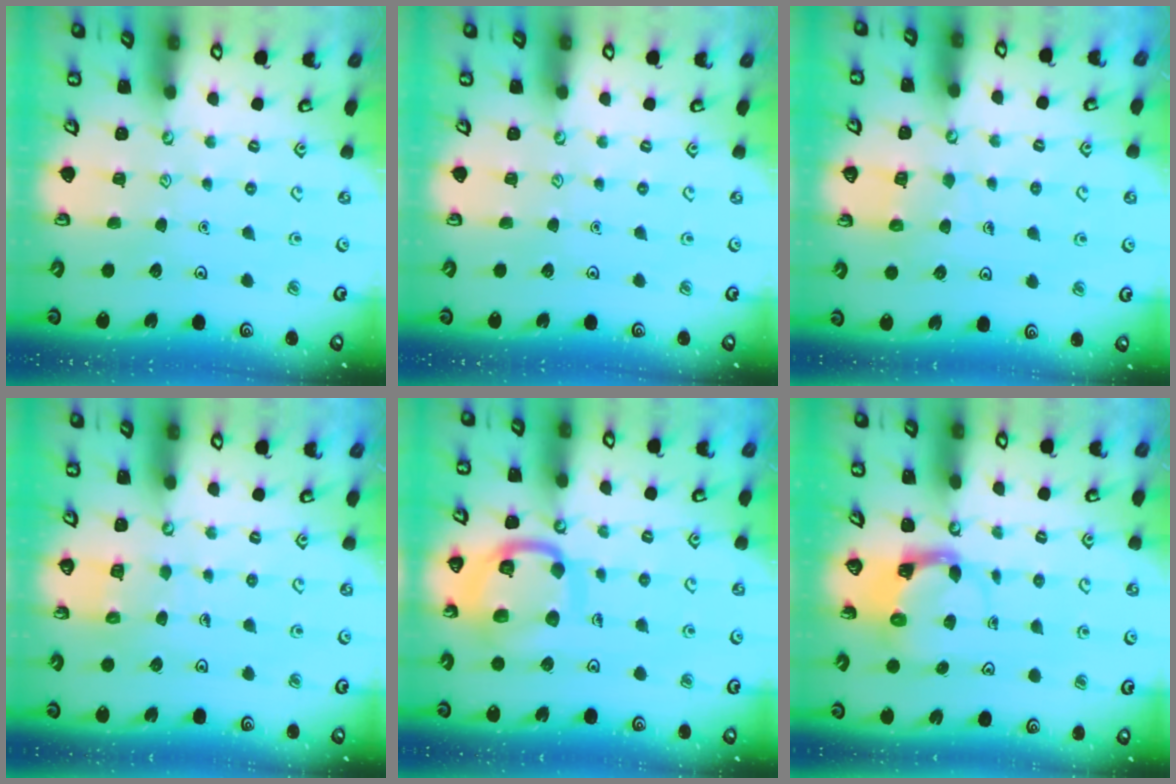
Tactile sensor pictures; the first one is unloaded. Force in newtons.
{"total": 0.0}
{"total": 5.4, "press": 5.4, "slide": 0.4}
{"total": 5.9, "press": 5.9, "slide": 0.6}
{"total": 14.8, "press": 14.7, "slide": 1.6}
{"total": 3.8, "press": 3.7, "slide": 0.6}